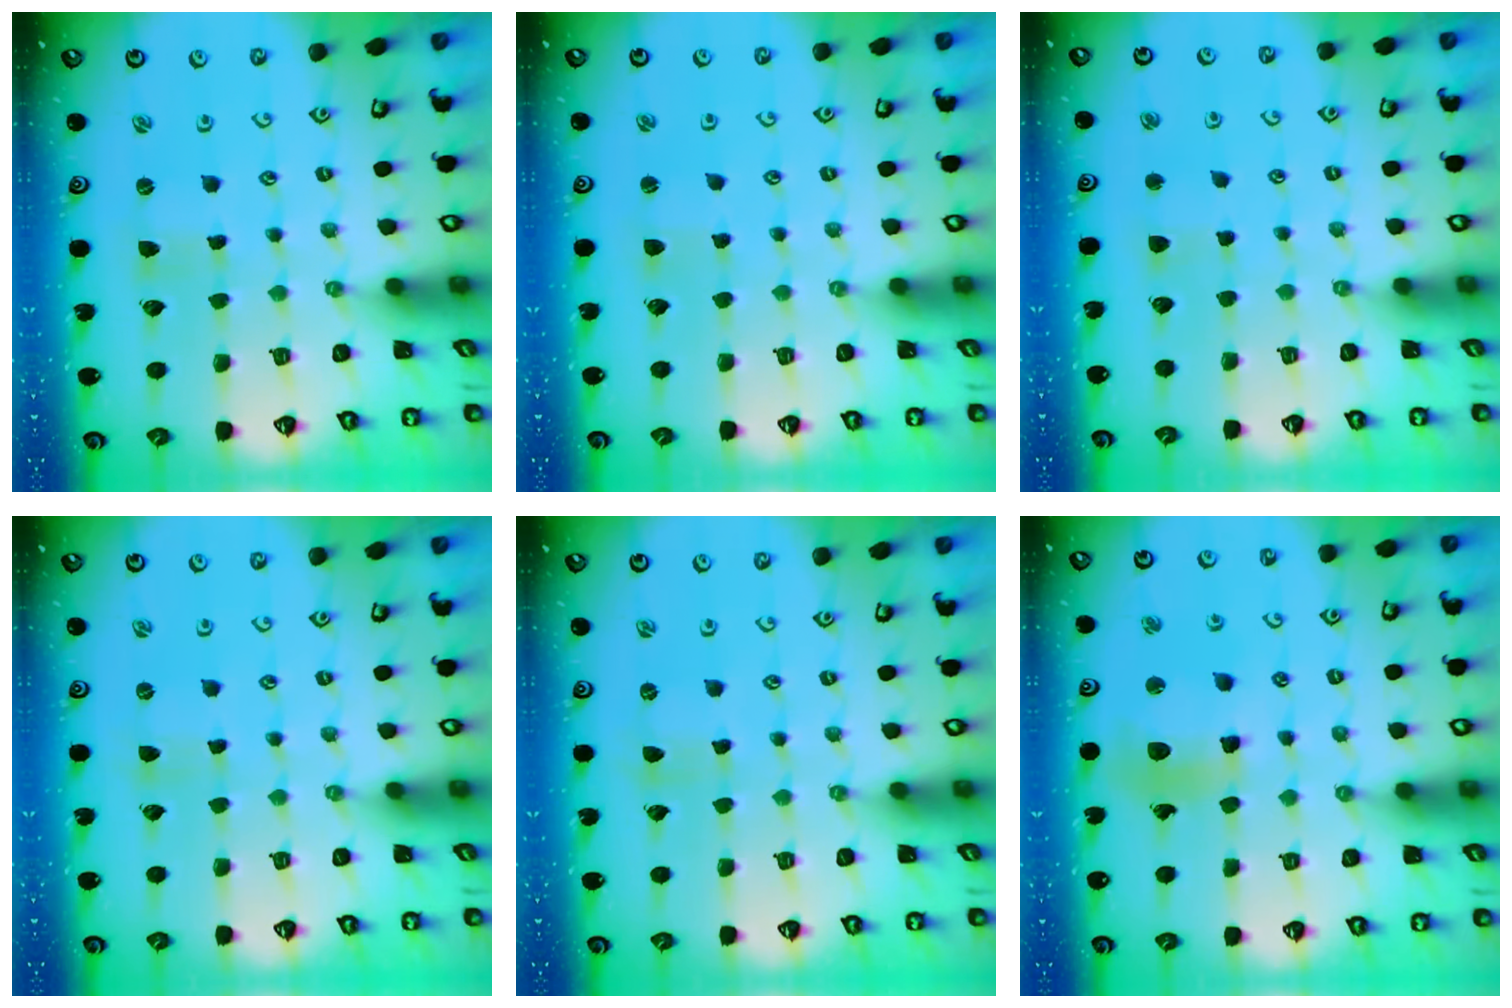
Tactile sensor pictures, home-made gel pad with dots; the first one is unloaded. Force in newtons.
{"total": 0.9, "press": 0.8, "slide": 0.1}
{"total": 2.1, "press": 2.1, "slide": 0.5}
{"total": 0.0}
{"total": 0.0}
{"total": 11.2, "press": 11.2, "slide": 1.3}